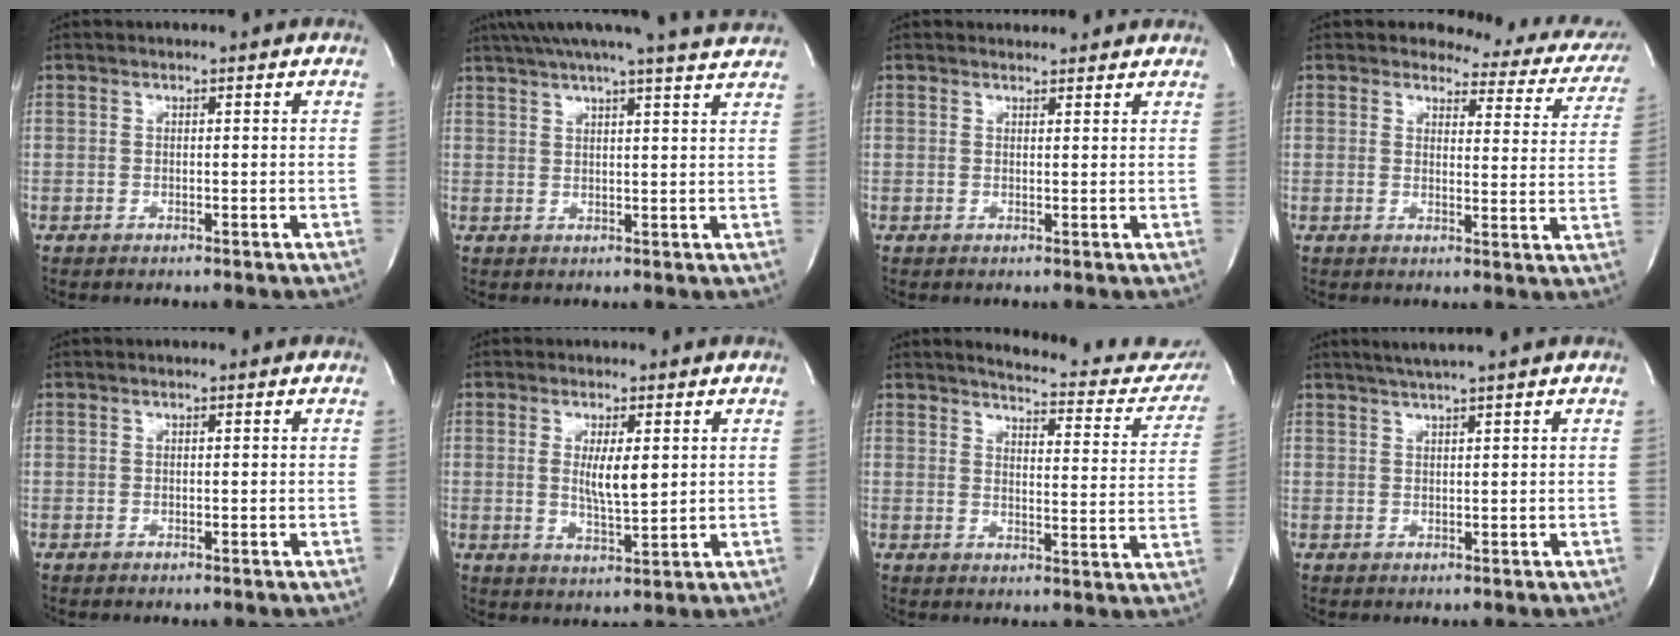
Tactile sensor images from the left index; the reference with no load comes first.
{"total": 16.3, "force": [14.8, -0.8, 6.8], "torque": [-0.118, -0.005, 0.189]}
{"total": 3.5, "force": [3.4, 0.9, 0.3], "torque": [-0.014, 0.009, 0.037]}
{"total": 12.4, "force": [11.3, 4.4, 2.4], "torque": [0.001, -0.053, 0.094]}
{"total": 0.0}
{"total": 4.8, "force": [0.8, 1.0, 4.6], "torque": [-0.089, -0.016, 0.017]}
{"total": 17.1, "force": [16.1, 3.5, 4.5], "torque": [-0.035, -0.073, 0.166]}
{"total": 3.7, "force": [2.9, -1.0, 2.1], "torque": [-0.036, 0.004, 0.053]}